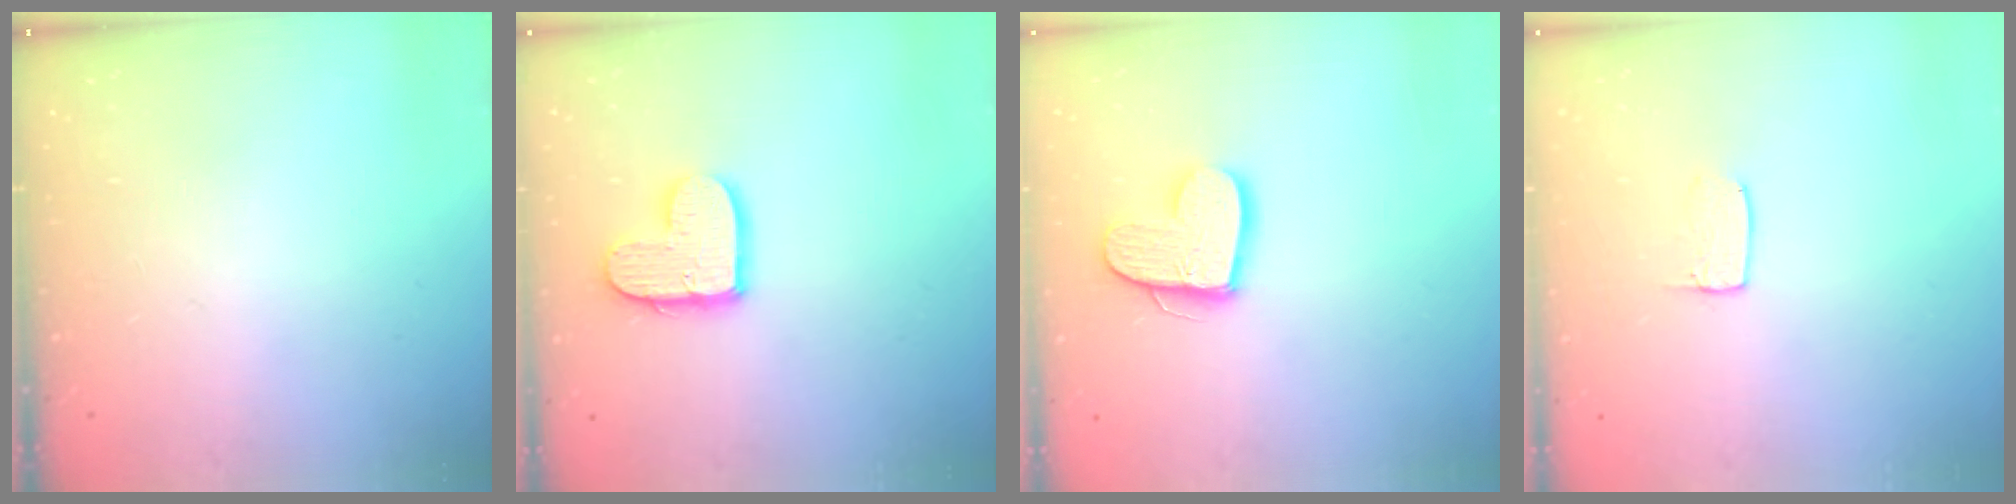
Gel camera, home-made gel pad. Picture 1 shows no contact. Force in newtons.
{"total": 10.8, "press": 10.7, "slide": 0.9}
{"total": 12.9, "press": 12.9, "slide": 1.0}
{"total": 4.2, "press": 4.2, "slide": 0.3}